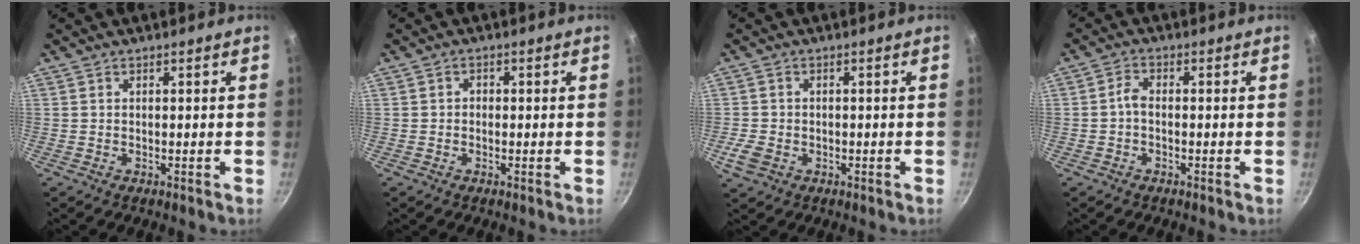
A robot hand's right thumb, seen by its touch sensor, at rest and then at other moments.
{"total": 1.1, "force": [-0.2, 1.0, 0.5], "torque": [-0.007, 0.005, -0.006]}
{"total": 4.1, "force": [-1.3, 3.1, 2.3], "torque": [-0.049, 0.003, -0.021]}
{"total": 2.4, "force": [-0.7, 1.4, 1.8], "torque": [-0.034, 0.015, -0.020]}